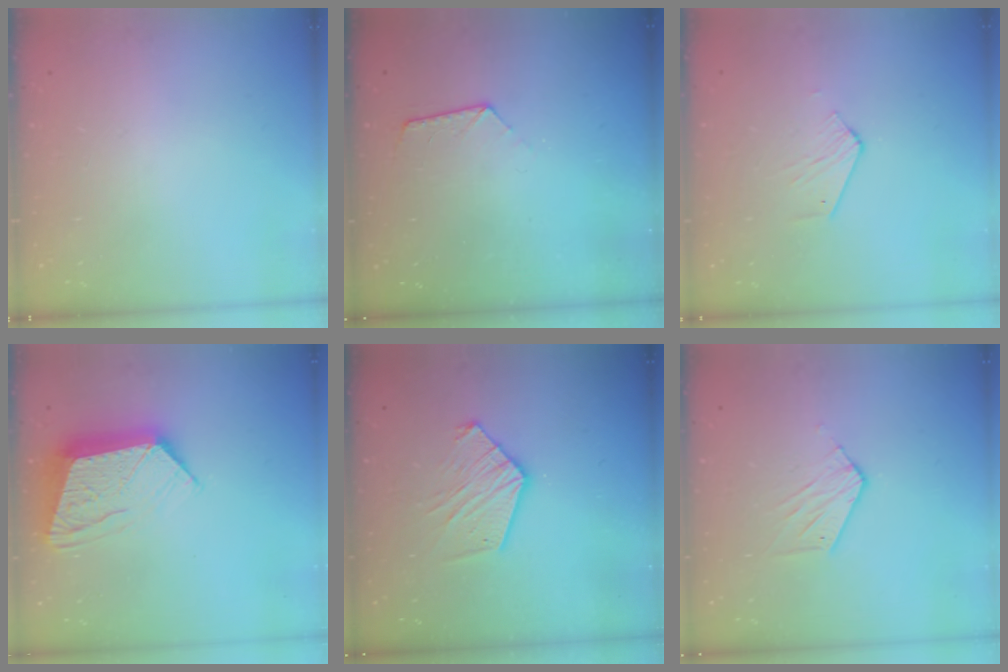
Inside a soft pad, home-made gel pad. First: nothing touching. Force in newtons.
{"total": 7.3, "press": 7.3, "slide": 0.7}
{"total": 2.6, "press": 2.6, "slide": 0.1}
{"total": 13.6, "press": 13.5, "slide": 1.0}
{"total": 11.6, "press": 11.5, "slide": 1.0}
{"total": 6.2, "press": 6.2, "slide": 0.5}